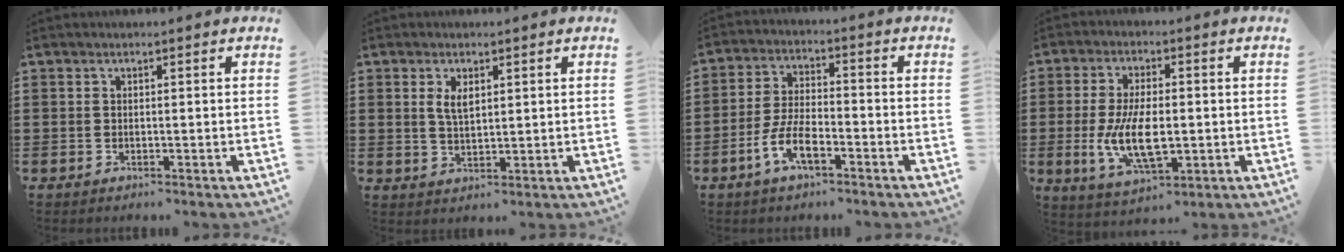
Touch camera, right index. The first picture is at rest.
{"total": 3.0, "force": [1.3, 1.3, 2.4], "torque": [-0.052, 0.004, 0.022]}
{"total": 6.6, "force": [-3.5, 2.4, 5.1], "torque": [-0.123, -0.005, -0.072]}
{"total": 9.4, "force": [-1.1, 4.1, 8.3], "torque": [-0.183, -0.011, -0.023]}